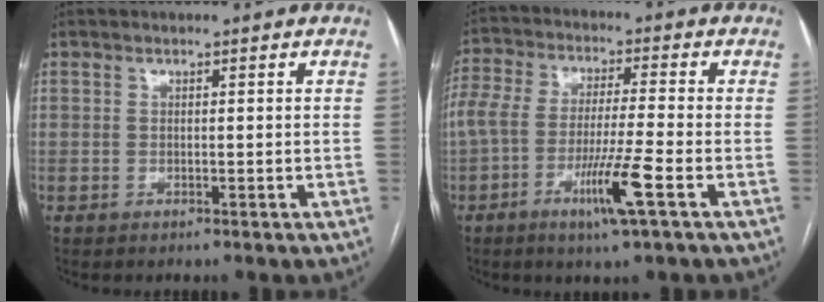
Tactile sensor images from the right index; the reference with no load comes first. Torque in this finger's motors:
{"motor_torque": [1.60, -0.49, 0.72, 0.20]}